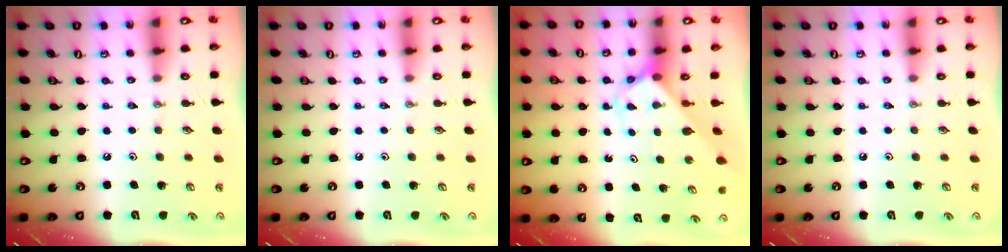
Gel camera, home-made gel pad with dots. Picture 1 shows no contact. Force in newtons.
{"total": 0.0}
{"total": 2.6, "press": 2.6, "slide": 0.2}
{"total": 0.0}